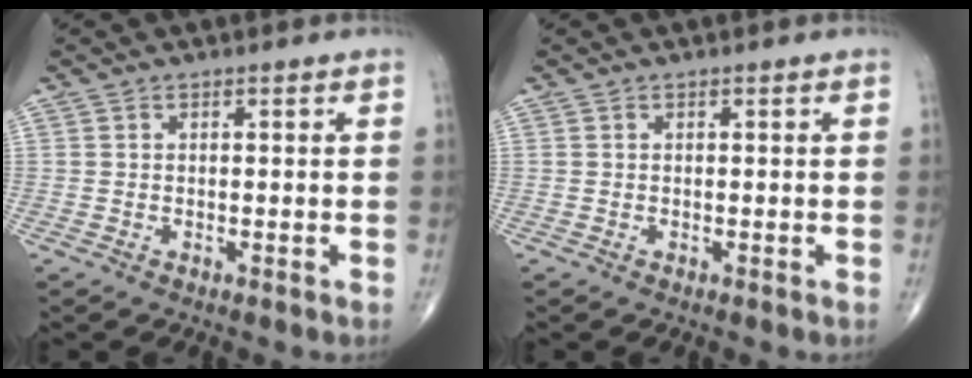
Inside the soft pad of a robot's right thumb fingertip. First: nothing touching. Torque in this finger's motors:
{"motor_torque": [0.06, -0.06, -0.02, -0.05, 0.00]}